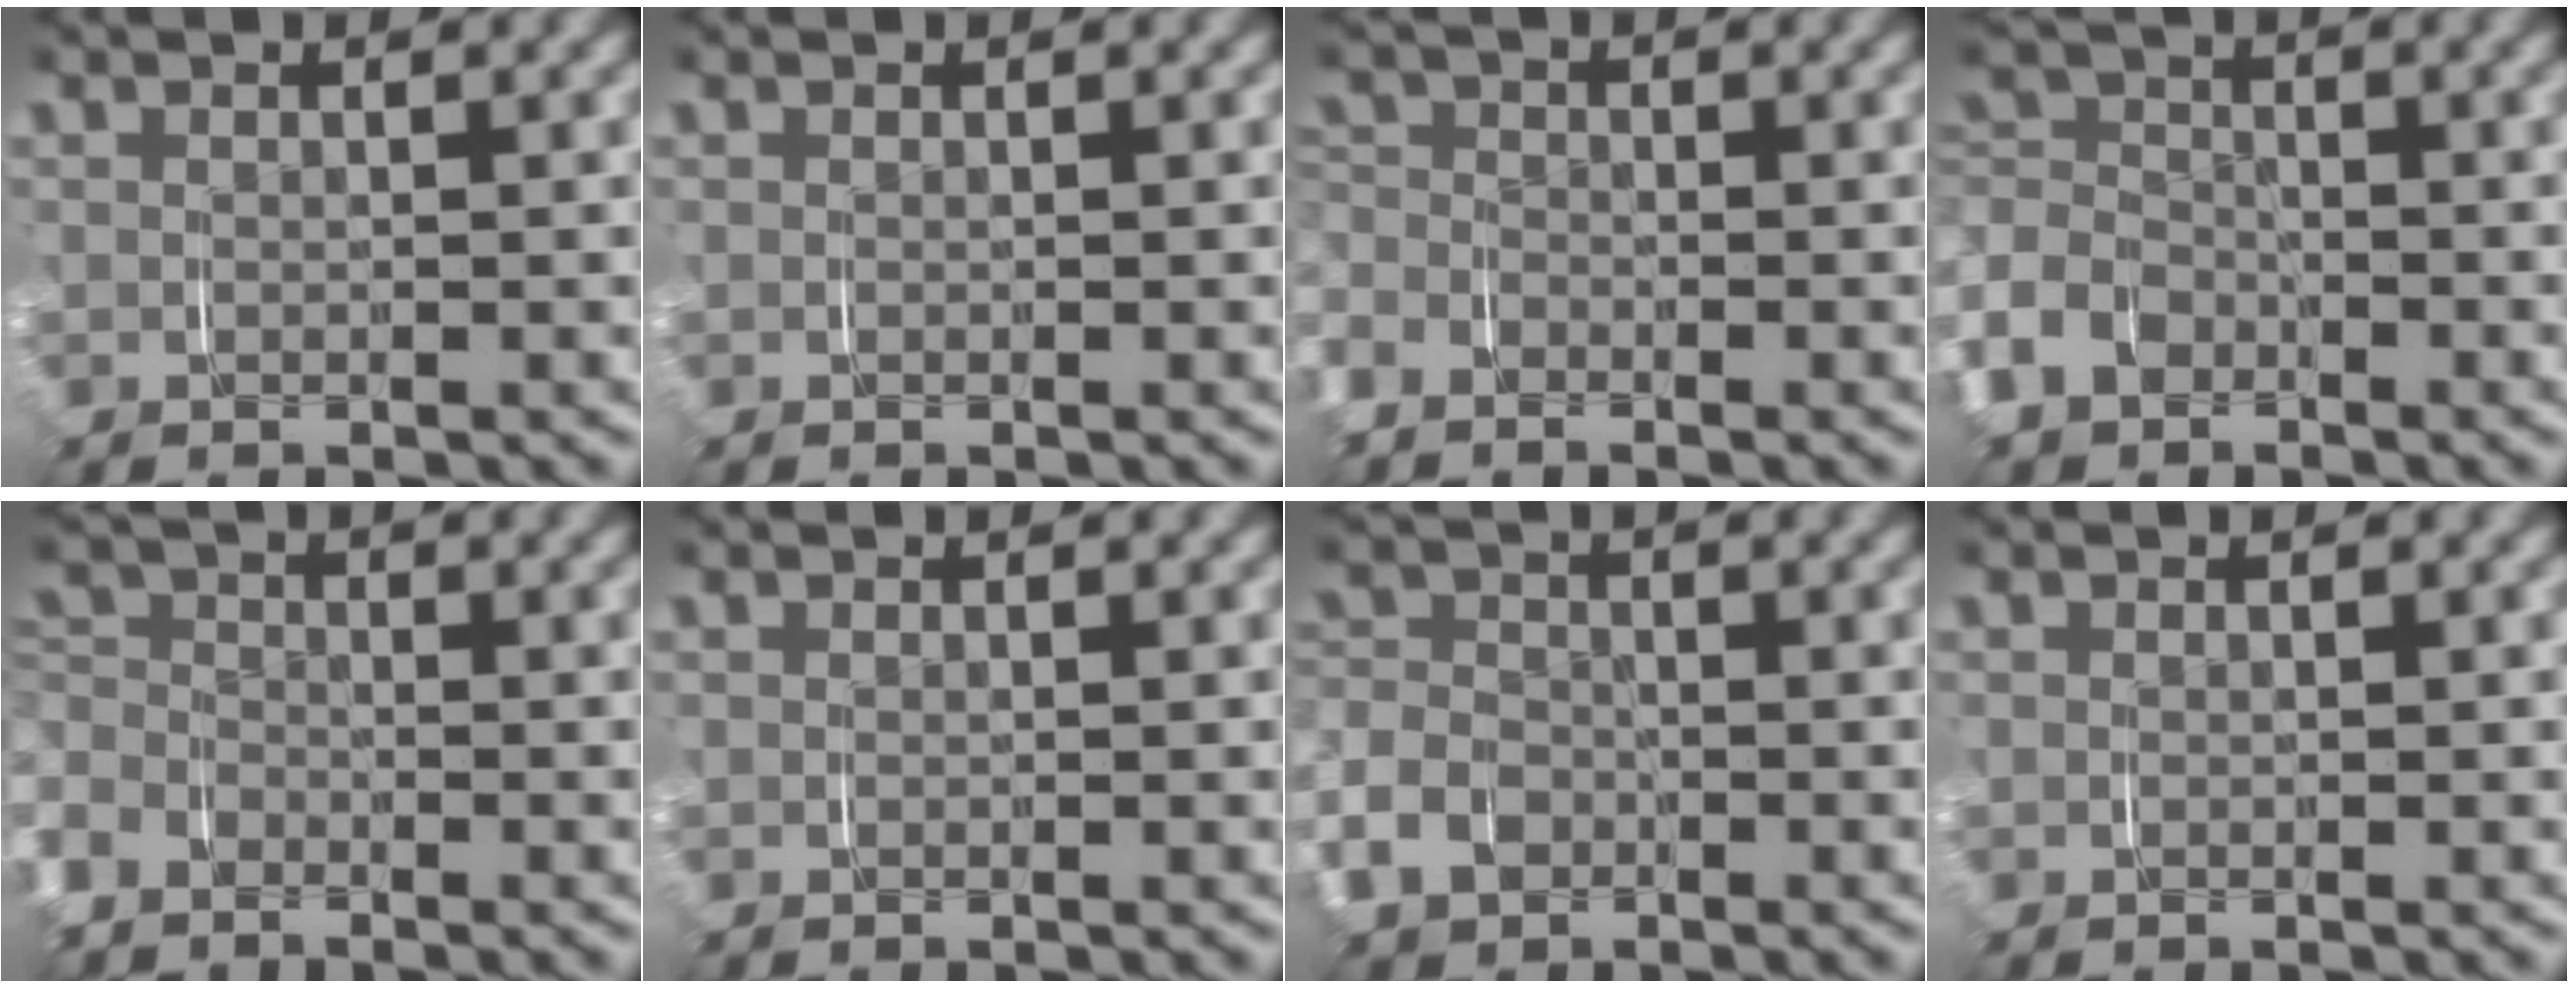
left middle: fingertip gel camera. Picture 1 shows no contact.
{"total": 0.0}
{"total": 2.5, "force": [-2.1, 1.0, -0.8], "torque": [0.017, -0.001, -0.046]}
{"total": 3.6, "force": [-2.6, 2.4, -0.9], "torque": [0.009, -0.006, -0.052]}
{"total": 2.5, "force": [-1.9, 1.1, -1.1], "torque": [0.021, 0.000, -0.045]}
{"total": 0.0}
{"total": 2.4, "force": [-1.8, 1.5, -0.7], "torque": [0.024, 0.005, -0.039]}
{"total": 0.0}